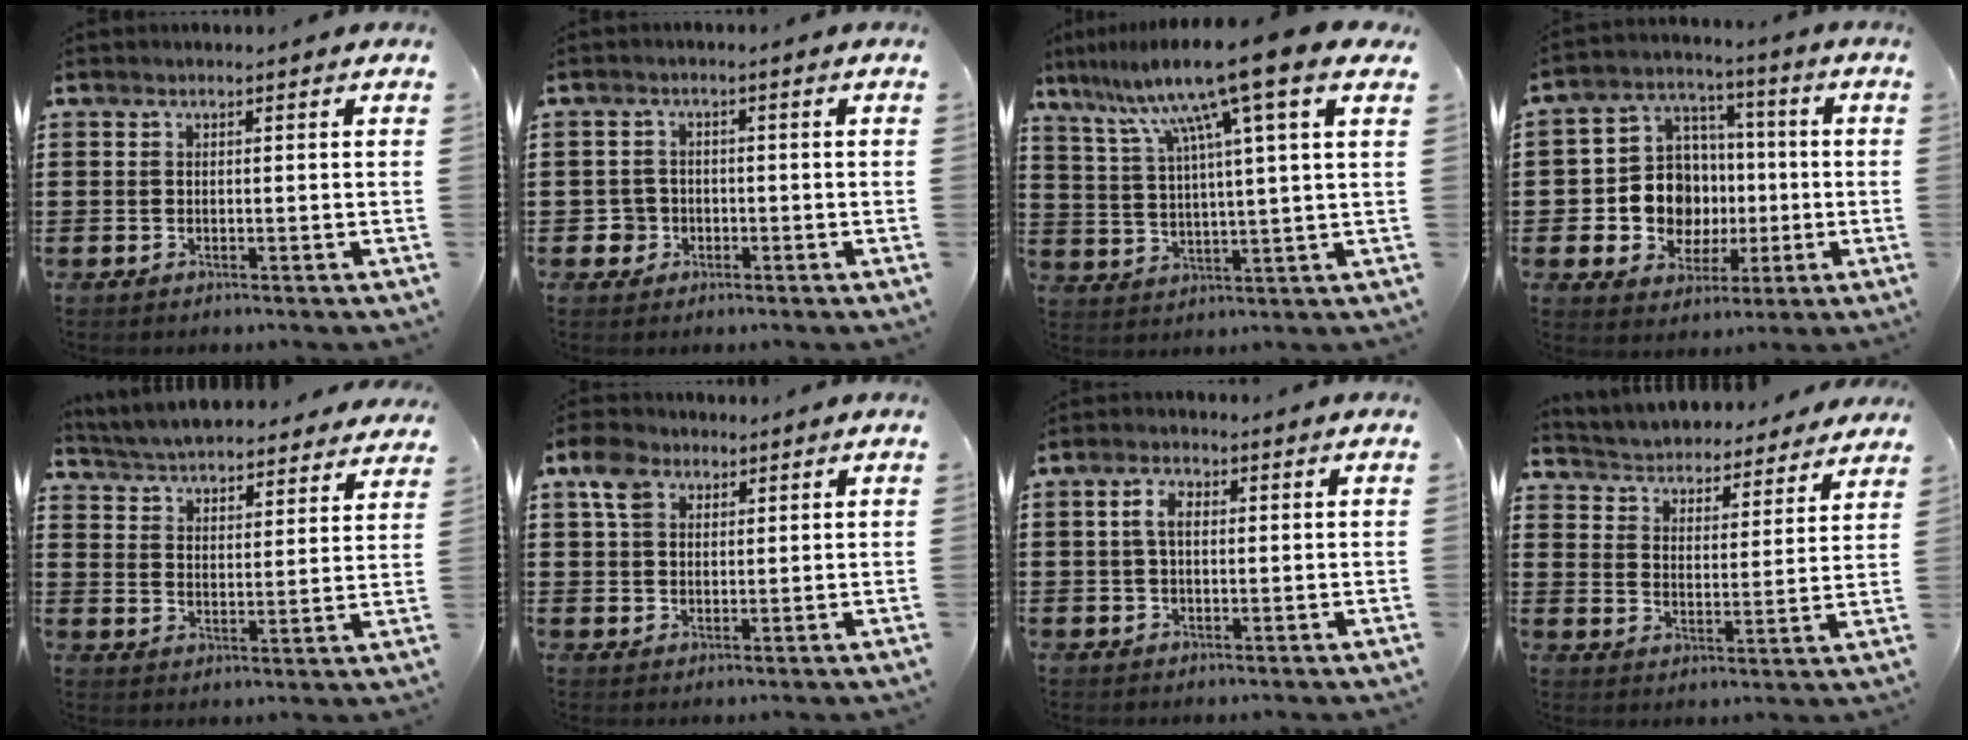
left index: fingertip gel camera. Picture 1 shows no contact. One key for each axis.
{"total": 2.8, "fx": -1.0, "fy": 2.5, "fz": 0.5, "tx": -0.020, "ty": 0.003, "tz": -0.025}
{"total": 12.3, "fx": 8.2, "fy": -0.7, "fz": 9.1, "tx": -0.200, "ty": -0.026, "tz": 0.129}
{"total": 10.2, "fx": -0.6, "fy": 9.5, "fz": 3.5, "tx": -0.110, "ty": 0.010, "tz": -0.002}
{"total": 5.2, "fx": 5.2, "fy": -0.1, "fz": 0.3, "tx": -0.032, "ty": -0.036, "tz": 0.088}
{"total": 5.3, "fx": 2.9, "fy": 4.0, "fz": 2.0, "tx": -0.059, "ty": 0.018, "tz": 0.053}
{"total": 3.4, "fx": 0.6, "fy": 2.2, "fz": 2.6, "tx": -0.057, "ty": 0.014, "tz": 0.007}
{"total": 4.0, "fx": 4.0, "fy": 0.0, "fz": -0.4, "tx": -0.017, "ty": -0.036, "tz": 0.061}